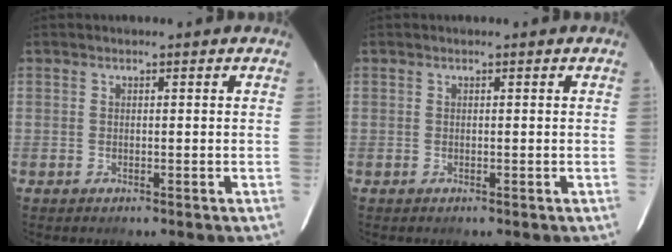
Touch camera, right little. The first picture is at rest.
{"total": 0.0}